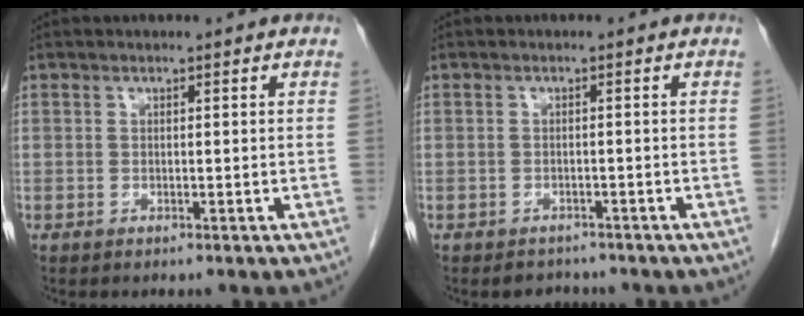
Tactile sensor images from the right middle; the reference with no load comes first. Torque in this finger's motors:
{"motor_torque": [0.02, -0.01, 0.00, 0.00]}